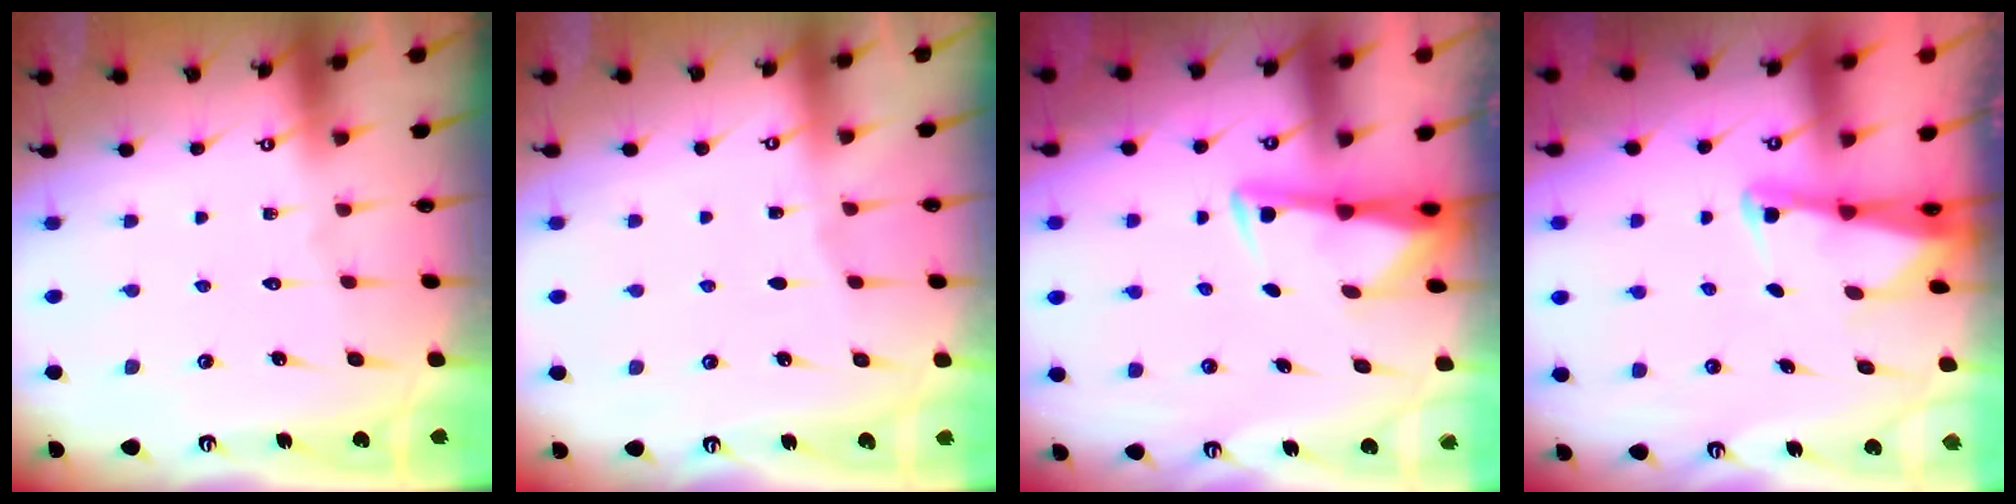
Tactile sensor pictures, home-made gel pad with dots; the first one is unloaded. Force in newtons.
{"total": 1.8, "press": 1.8, "slide": 0.2}
{"total": 2.9, "press": 2.9, "slide": 0.6}
{"total": 2.4, "press": 2.4, "slide": 0.3}